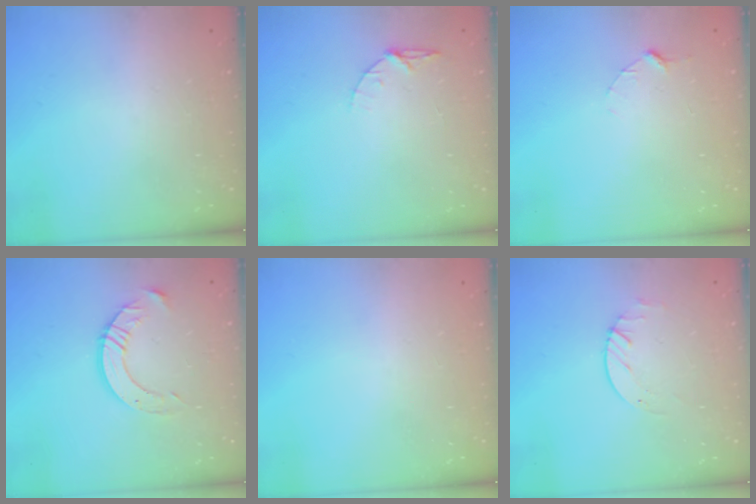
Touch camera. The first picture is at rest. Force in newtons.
{"total": 5.2, "press": 5.1, "slide": 0.6}
{"total": 2.9, "press": 2.9, "slide": 0.3}
{"total": 9.2, "press": 9.2, "slide": 0.7}
{"total": 0.0}
{"total": 1.7, "press": 1.7, "slide": 0.2}